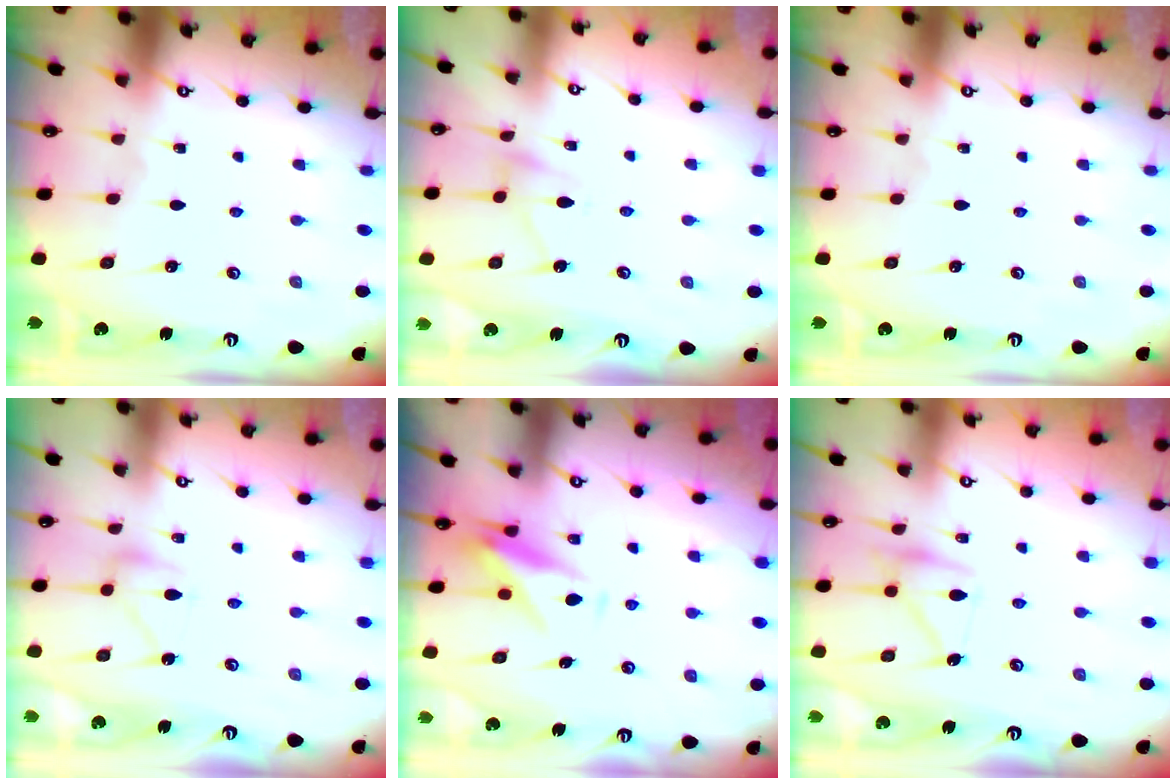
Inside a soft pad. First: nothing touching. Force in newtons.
{"total": 6.5, "press": 6.4, "slide": 0.5}
{"total": 0.0}
{"total": 11.1, "press": 11.1, "slide": 0.6}
{"total": 9.0, "press": 9.0, "slide": 0.7}
{"total": 13.6, "press": 13.6, "slide": 0.7}